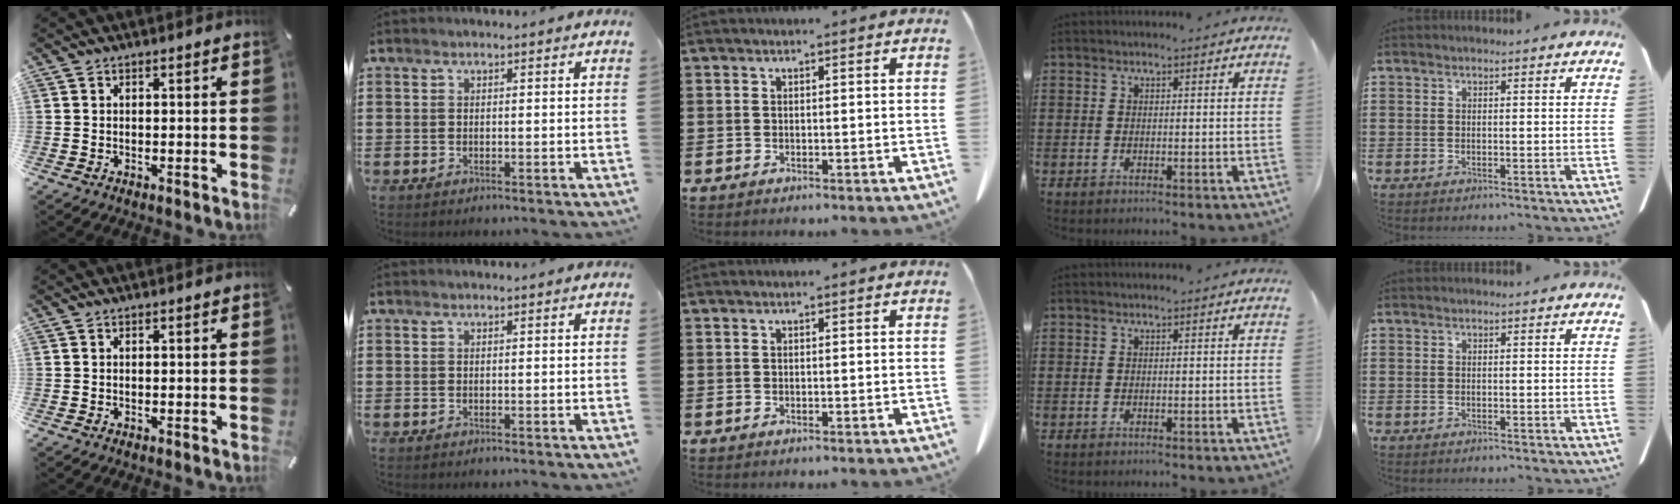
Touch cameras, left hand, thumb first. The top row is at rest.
{}